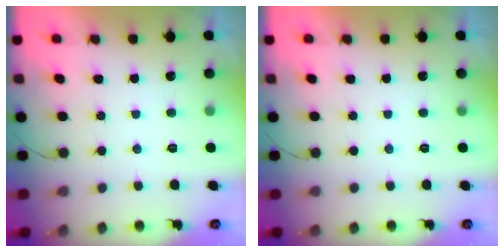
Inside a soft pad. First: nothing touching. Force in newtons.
{"total": 0.0}